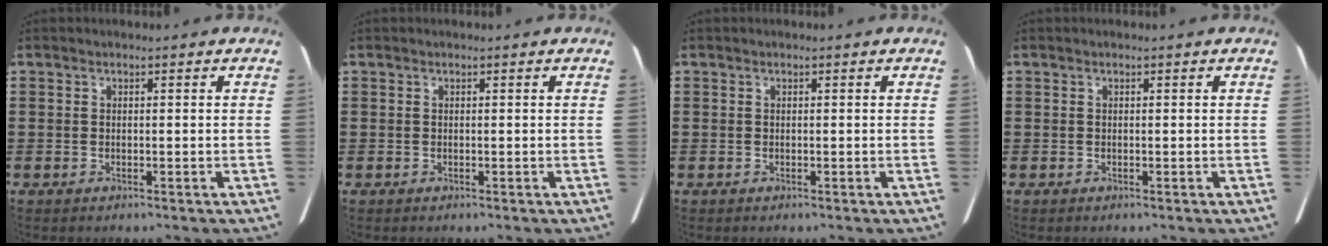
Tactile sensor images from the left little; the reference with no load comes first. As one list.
[{"total": 0.0}, {"total": 0.0}, {"total": 0.0}]